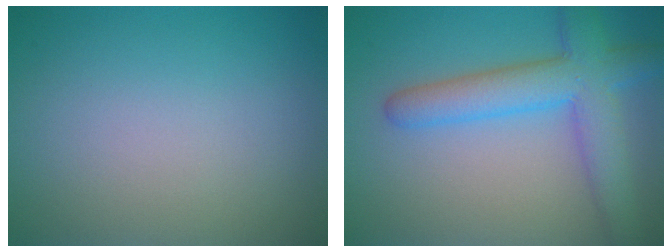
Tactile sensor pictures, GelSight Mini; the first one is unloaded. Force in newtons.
{"total": 6.2, "press": 6.2, "slide": 0.3}